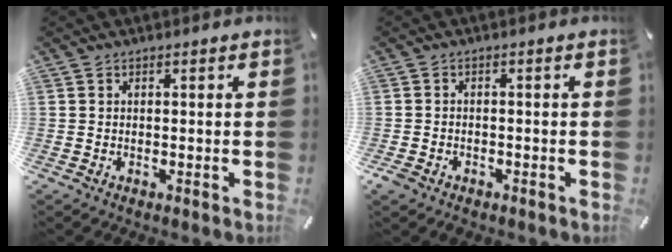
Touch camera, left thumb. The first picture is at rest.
{"total": 1.9, "force": [-1.3, 1.3, 0.5], "torque": [-0.014, 0.006, -0.030]}